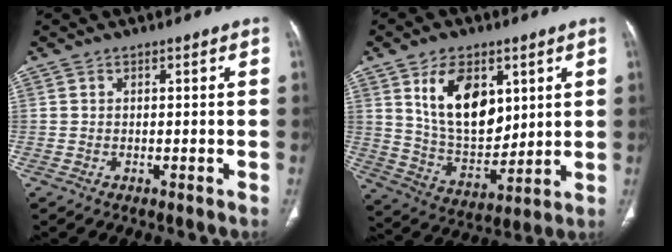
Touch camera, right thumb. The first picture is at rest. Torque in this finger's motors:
{"motor_torque": [-0.23, 0.52, 0.38, 0.47, 0.17]}